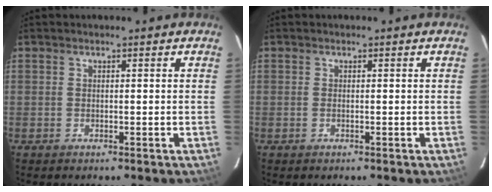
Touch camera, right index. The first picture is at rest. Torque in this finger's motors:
{"motor_torque": [-0.08, -0.04, -0.04, 0.00]}